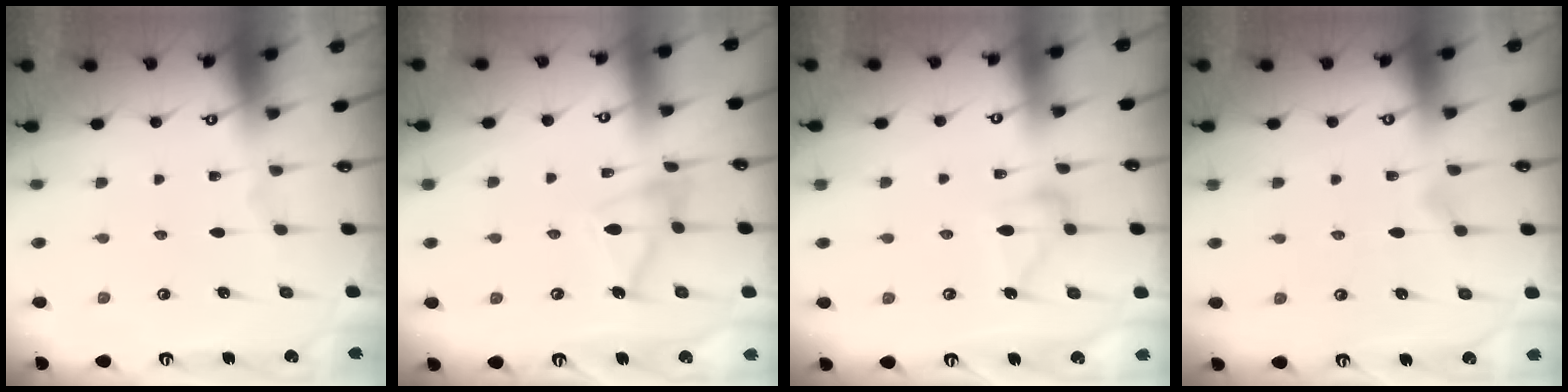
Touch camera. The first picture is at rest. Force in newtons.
{"total": 11.5, "press": 11.5, "slide": 0.9}
{"total": 11.5, "press": 11.4, "slide": 0.4}
{"total": 6.4, "press": 6.4, "slide": 0.5}